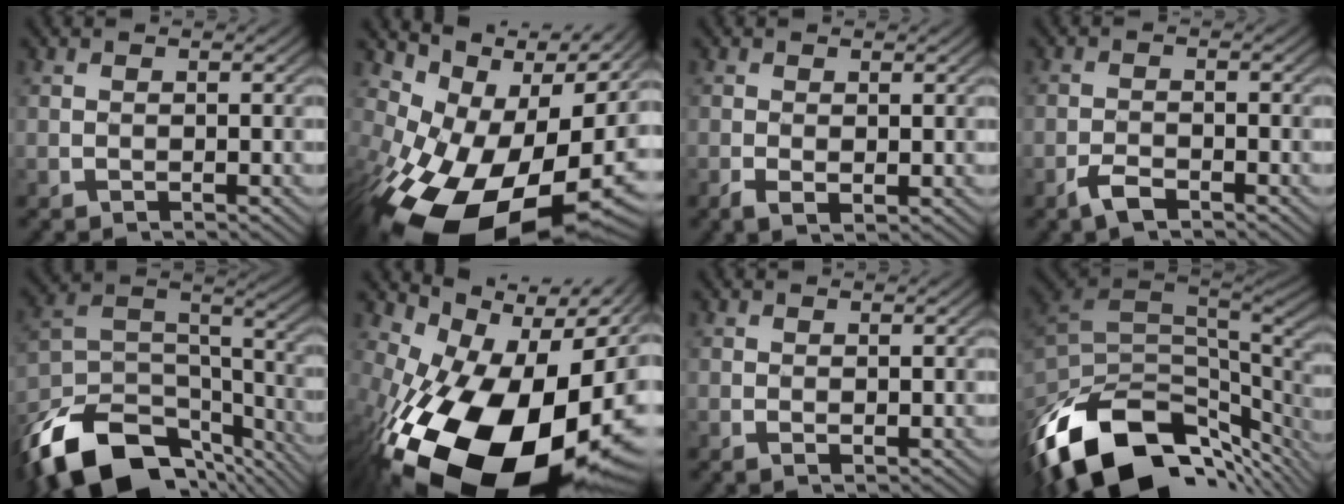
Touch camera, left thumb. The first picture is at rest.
{"total": 18.0, "force": [-3.1, 10.1, 14.5], "torque": [-0.229, -0.020, -0.036]}
{"total": 1.8, "force": [-0.3, 0.9, 1.6], "torque": [-0.037, -0.005, -0.004]}
{"total": 2.6, "force": [-1.9, 0.8, 1.6], "torque": [-0.034, 0.000, -0.042]}
{"total": 17.5, "force": [-12.3, 8.6, 9.0], "torque": [-0.224, -0.028, -0.195]}
{"total": 20.7, "force": [-5.3, 12.7, 15.5], "torque": [-0.270, -0.043, -0.072]}
{"total": 0.7, "force": [0.1, 0.2, 0.6], "torque": [-0.013, -0.003, 0.002]}
{"total": 17.1, "force": [-8.0, 9.5, 11.7], "torque": [-0.271, -0.030, -0.130]}